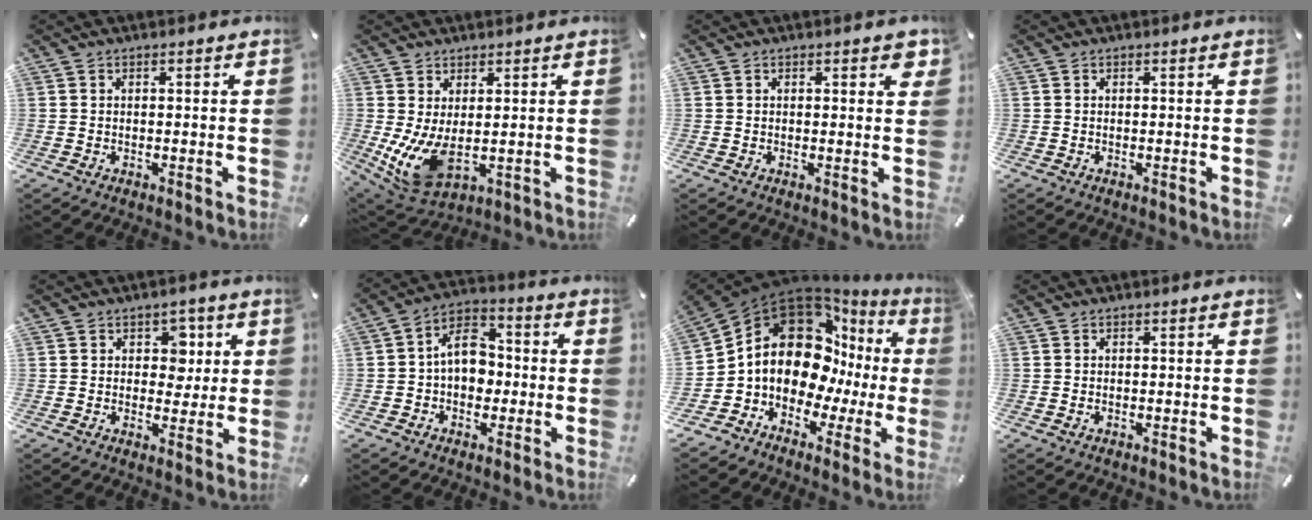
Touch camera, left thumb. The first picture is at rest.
{"total": 9.0, "force": [0.0, 4.8, 7.6], "torque": [-0.165, -0.021, 0.006]}
{"total": 2.1, "force": [1.0, 0.8, 1.6], "torque": [-0.019, -0.002, 0.013]}
{"total": 0.0}
{"total": 5.9, "force": [1.5, 4.8, 3.0], "torque": [-0.024, -0.005, 0.017]}
{"total": 10.1, "force": [-0.4, 7.6, 6.6], "torque": [-0.120, 0.016, -0.005]}
{"total": 16.1, "force": [3.7, 12.1, 9.9], "torque": [-0.174, -0.056, 0.058]}
{"total": 0.5, "force": [-0.1, 0.3, 0.4], "torque": [-0.007, 0.000, -0.003]}